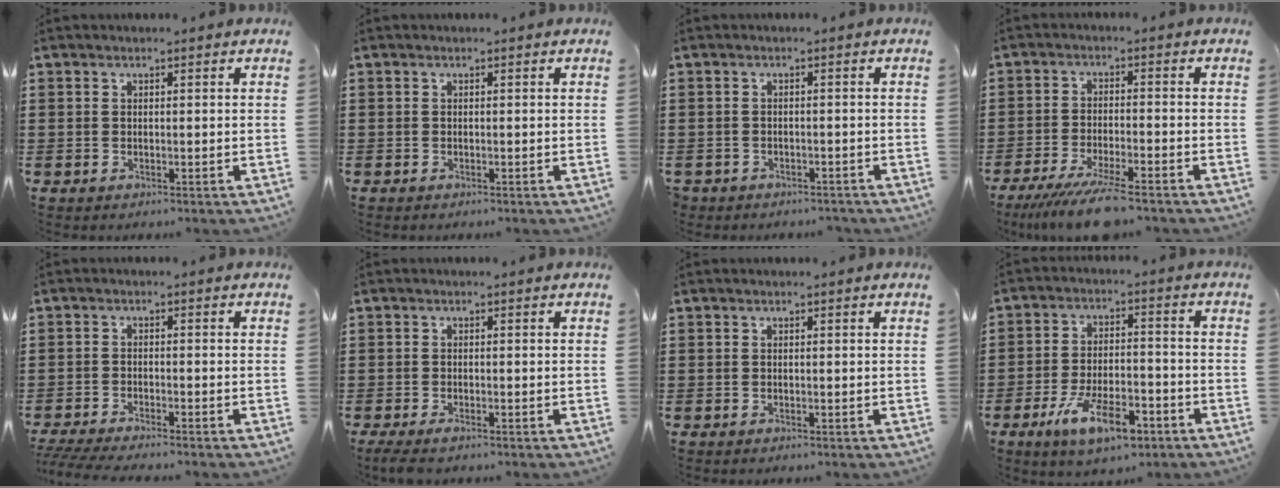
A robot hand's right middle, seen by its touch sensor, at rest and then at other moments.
{"total": 0.0}
{"total": 1.5, "force": [-1.5, 0.4, -0.1], "torque": [-0.003, 0.002, -0.034]}
{"total": 6.7, "force": [-5.5, 0.1, 3.7], "torque": [-0.078, -0.019, -0.102]}
{"total": 3.0, "force": [-2.8, -0.1, 1.0], "torque": [-0.031, -0.011, -0.061]}
{"total": 1.2, "force": [-0.9, 0.2, 0.8], "torque": [-0.016, -0.003, -0.016]}
{"total": 0.0}
{"total": 9.5, "force": [-5.8, 3.3, 6.8], "torque": [-0.136, 0.003, -0.105]}